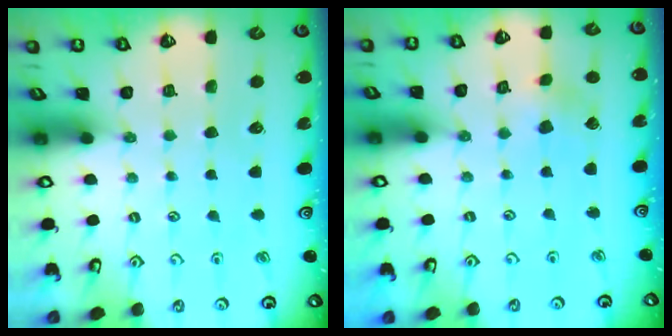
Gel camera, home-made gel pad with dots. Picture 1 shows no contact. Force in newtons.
{"total": 3.2, "press": 3.2, "slide": 0.4}